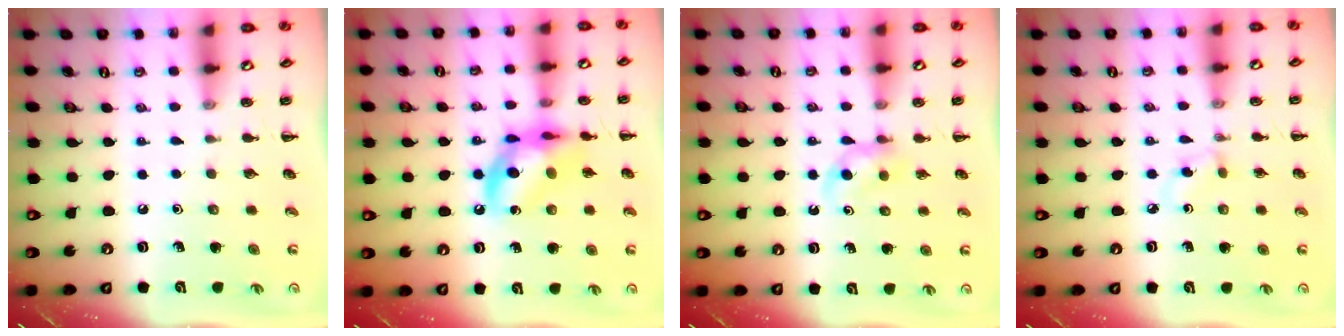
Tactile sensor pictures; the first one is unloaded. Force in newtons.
{"total": 13.4, "press": 13.2, "slide": 2.4}
{"total": 3.8, "press": 3.5, "slide": 1.6}
{"total": 2.9, "press": 2.6, "slide": 1.2}